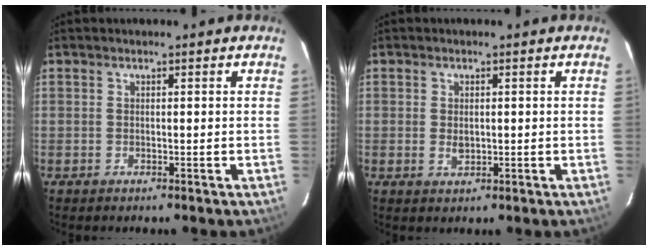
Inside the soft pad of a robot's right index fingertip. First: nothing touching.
{"total": 2.1, "force": [0.0, 1.4, 1.5], "torque": [-0.025, -0.001, 0.002]}